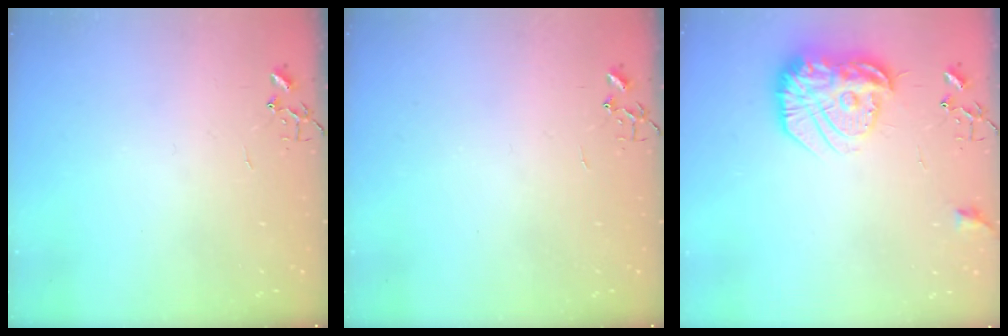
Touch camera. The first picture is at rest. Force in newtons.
{"total": 0.0}
{"total": 17.6, "press": 17.6, "slide": 1.3}